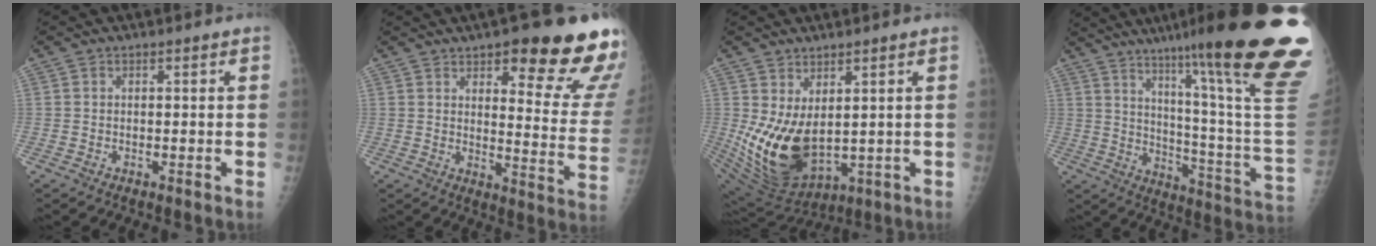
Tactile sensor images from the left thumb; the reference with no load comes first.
{"total": 22.5, "force": [13.7, 6.4, 16.7], "torque": [-0.169, -0.067, 0.171]}
{"total": 13.5, "force": [1.6, 7.7, 11.0], "torque": [-0.193, -0.035, 0.061]}
{"total": 31.4, "force": [20.0, 1.9, 24.1], "torque": [-0.267, -0.115, 0.288]}